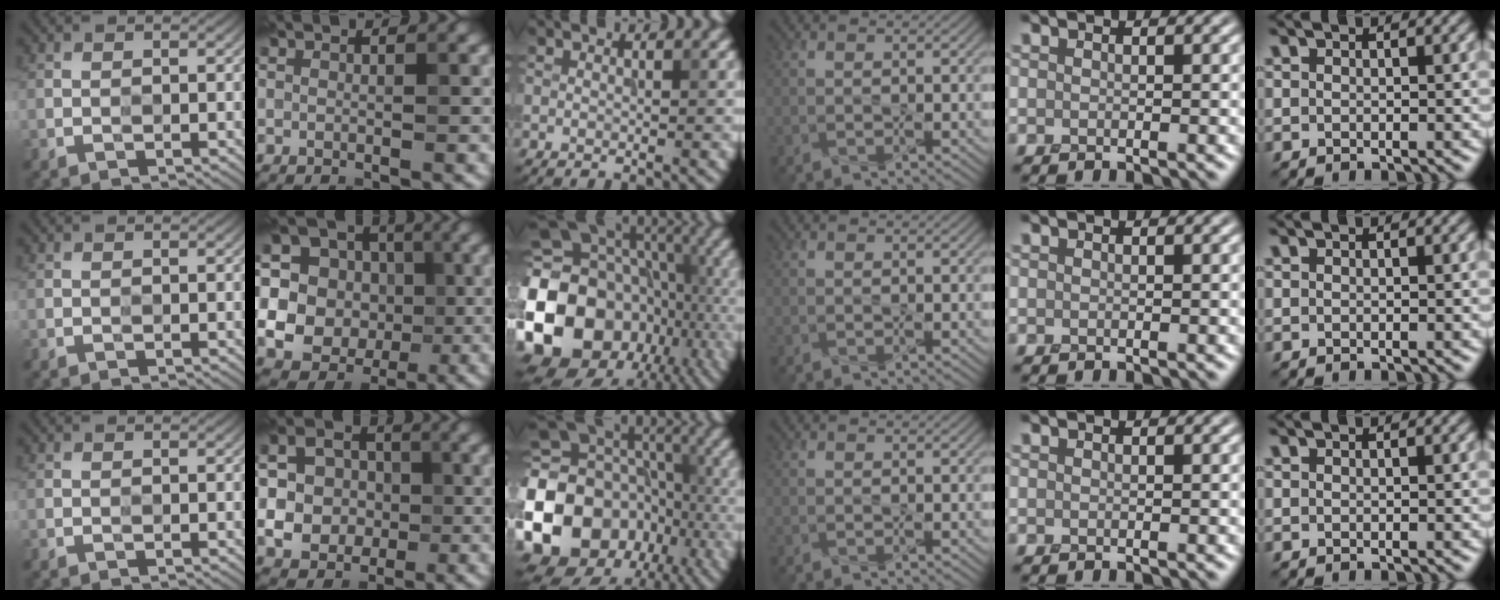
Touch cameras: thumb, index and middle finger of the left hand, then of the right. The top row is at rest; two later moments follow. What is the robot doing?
{"motion": "press", "object": "gel pad"}